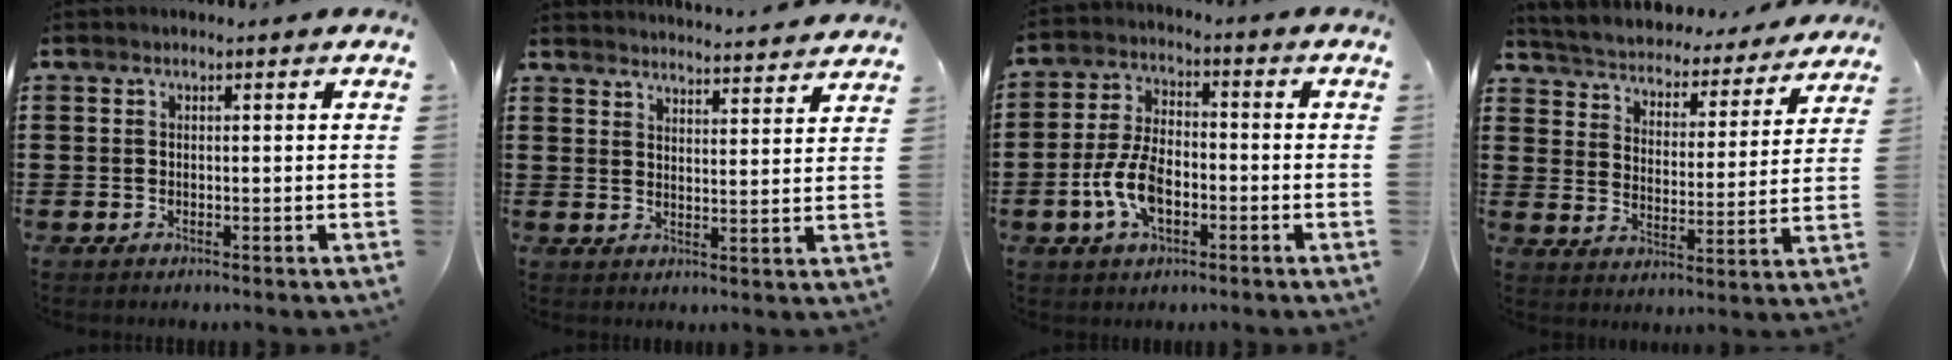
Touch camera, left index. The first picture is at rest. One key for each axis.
{"total": 3.6, "fx": 3.6, "fy": -0.6, "fz": -0.1, "tx": -0.004, "ty": -0.030, "tz": 0.060}
{"total": 8.1, "fx": -2.7, "fy": 4.3, "fz": 6.3, "tx": -0.154, "ty": -0.001, "tz": -0.057}
{"total": 3.5, "fx": 3.5, "fy": 0.3, "fz": 0.0, "tx": -0.026, "ty": -0.036, "tz": 0.050}